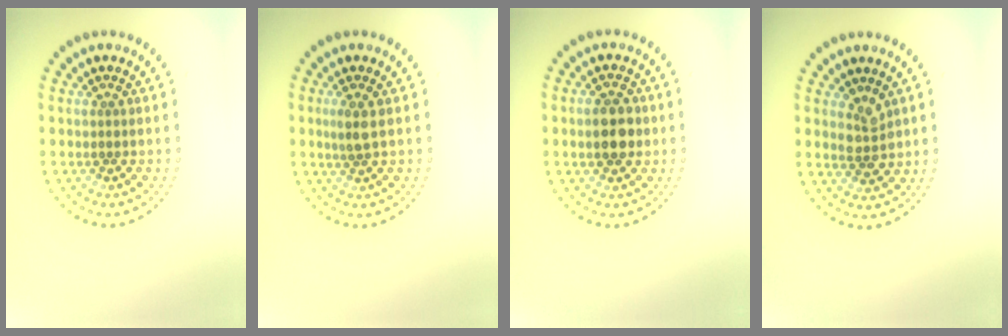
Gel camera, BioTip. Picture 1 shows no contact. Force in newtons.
{"total": 1.7, "press": 1.5, "slide": 0.8}
{"total": 3.4, "press": 3.4, "slide": 0.1}
{"total": 2.4, "press": 2.2, "slide": 0.9}